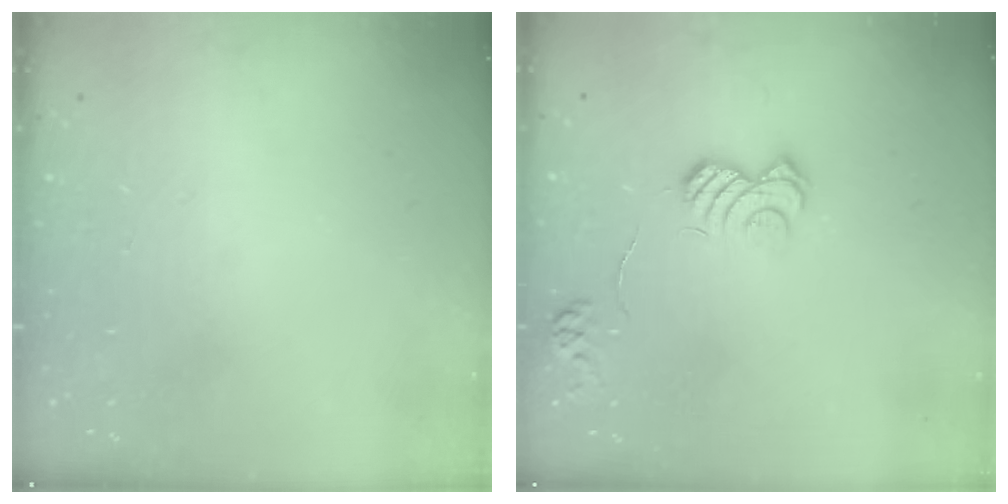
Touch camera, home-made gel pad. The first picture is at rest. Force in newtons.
{"total": 9.8, "press": 9.7, "slide": 0.7}